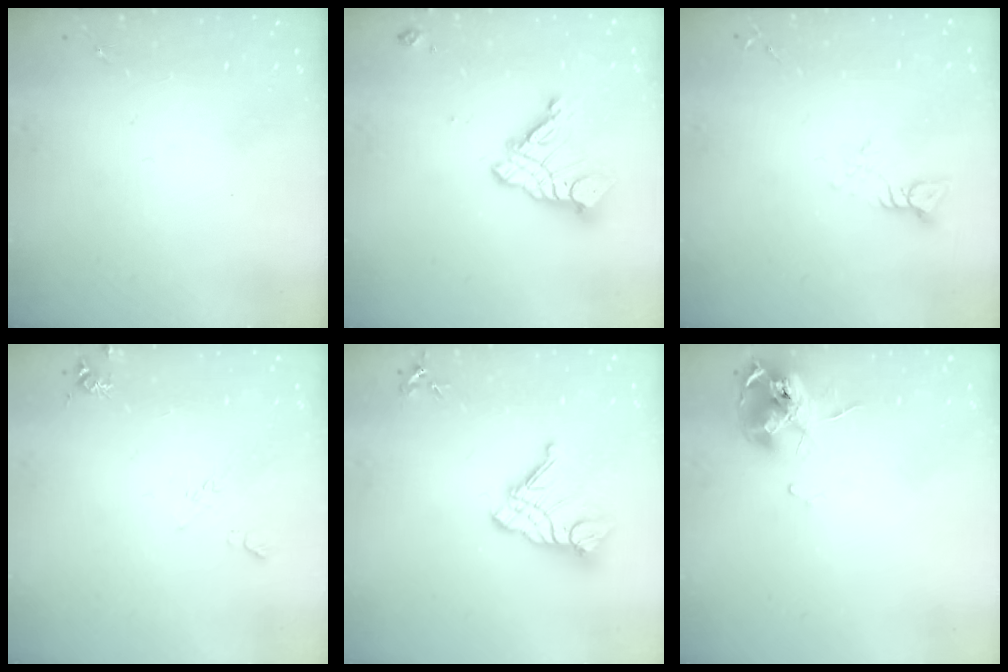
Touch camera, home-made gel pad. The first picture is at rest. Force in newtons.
{"total": 13.1, "press": 13.0, "slide": 1.3}
{"total": 4.4, "press": 4.4, "slide": 0.3}
{"total": 8.2, "press": 8.2, "slide": 0.8}
{"total": 14.1, "press": 14.1, "slide": 1.5}
{"total": 12.1, "press": 12.0, "slide": 1.2}